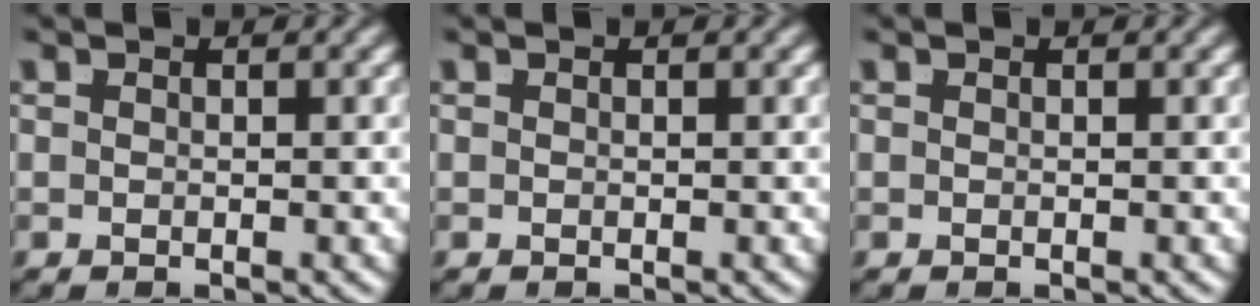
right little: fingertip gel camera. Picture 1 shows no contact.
{"total": 0.0}
{"total": 0.0}